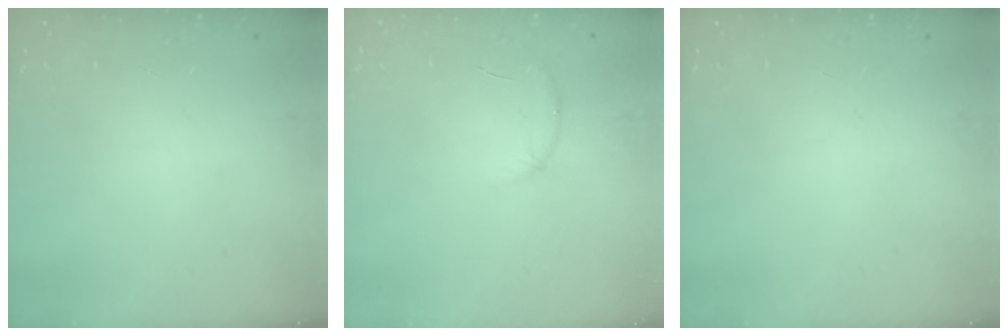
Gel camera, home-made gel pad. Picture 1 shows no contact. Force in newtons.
{"total": 7.3, "press": 7.0, "slide": 2.0}
{"total": 0.0}